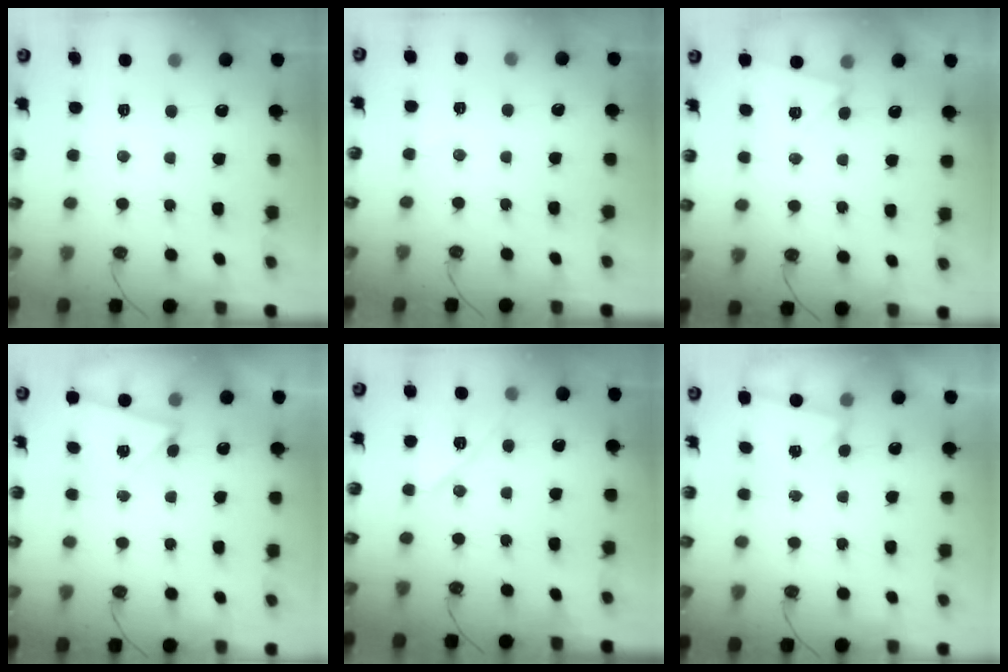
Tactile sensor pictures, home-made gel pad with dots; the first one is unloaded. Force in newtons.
{"total": 2.6, "press": 2.5, "slide": 0.8}
{"total": 2.7, "press": 2.4, "slide": 1.2}
{"total": 2.7, "press": 2.0, "slide": 1.7}
{"total": 10.0, "press": 9.5, "slide": 3.0}
{"total": 2.5, "press": 0.6, "slide": 2.4}